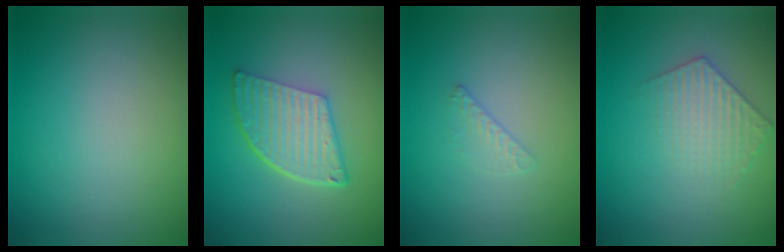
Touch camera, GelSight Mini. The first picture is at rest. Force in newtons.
{"total": 5.9, "press": 4.2, "slide": 4.2}
{"total": 0.6, "press": 0.3, "slide": 0.5}
{"total": 2.9, "press": 2.9, "slide": 0.5}